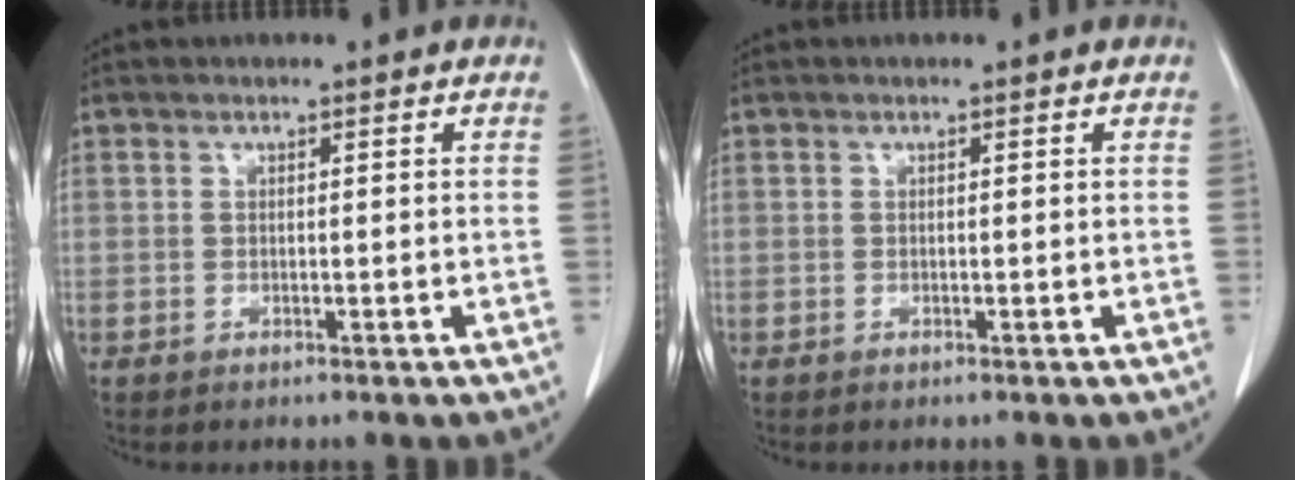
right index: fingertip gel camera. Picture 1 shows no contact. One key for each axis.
{"total": 0.0}